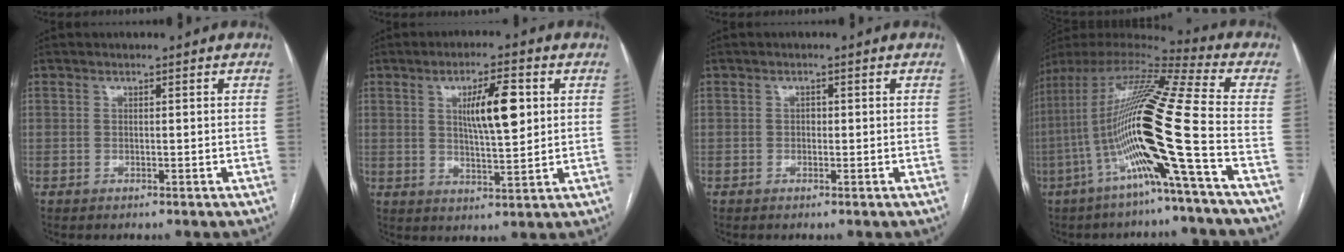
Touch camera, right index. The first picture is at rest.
{"total": 8.3, "force": [2.2, 1.7, 7.9], "torque": [-0.131, 0.004, 0.041]}
{"total": 0.8, "force": [-0.1, 0.7, 0.5], "torque": [-0.005, 0.002, -0.003]}
{"total": 20.1, "force": [-5.6, -1.2, 19.3], "torque": [-0.386, -0.008, -0.120]}